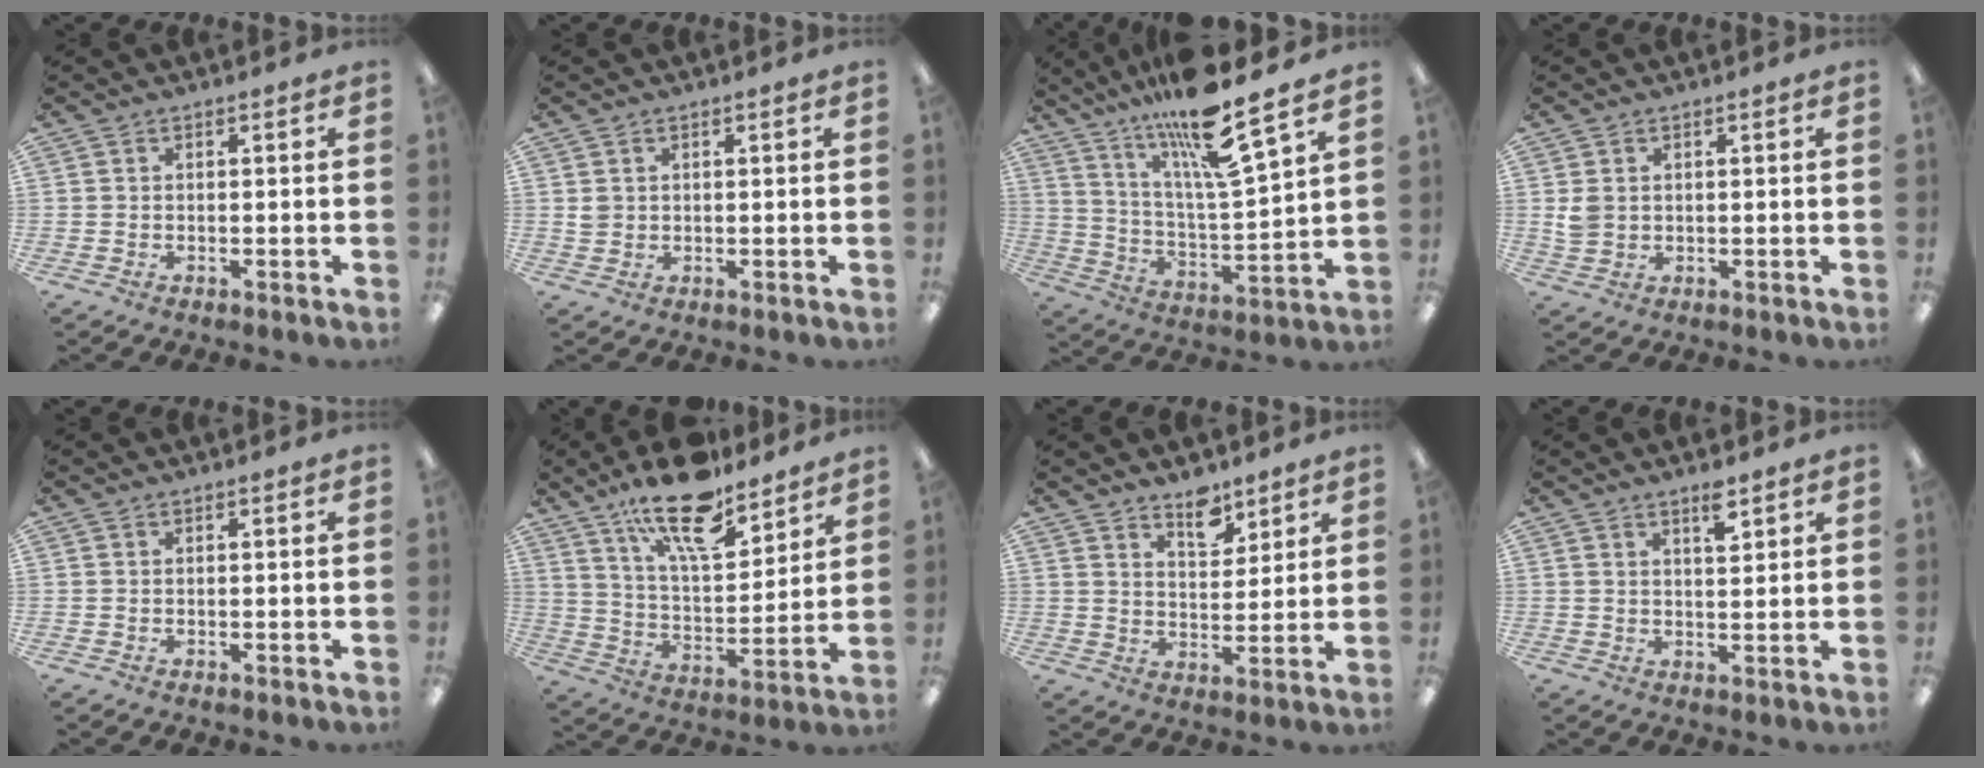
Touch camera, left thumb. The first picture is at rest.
{"total": 1.9, "force": [0.7, 1.6, 0.6], "torque": [-0.014, 0.003, 0.013]}
{"total": 16.3, "force": [13.4, 1.5, 9.2], "torque": [-0.171, -0.092, 0.221]}
{"total": 3.3, "force": [1.0, 2.7, 1.7], "torque": [-0.027, 0.001, 0.018]}
{"total": 0.0}
{"total": 18.6, "force": [13.4, 7.0, 10.9], "torque": [-0.178, -0.075, 0.227]}
{"total": 7.0, "force": [5.8, 3.3, 2.4], "torque": [-0.016, -0.042, 0.100]}
{"total": 4.6, "force": [3.3, 1.5, 2.8], "torque": [-0.032, -0.017, 0.051]}